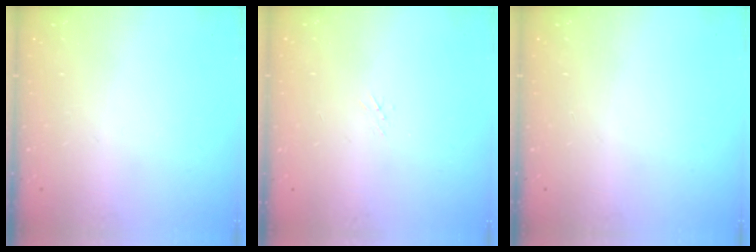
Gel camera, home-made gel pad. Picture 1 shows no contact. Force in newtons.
{"total": 1.5, "press": 1.5, "slide": 0.2}
{"total": 0.0}